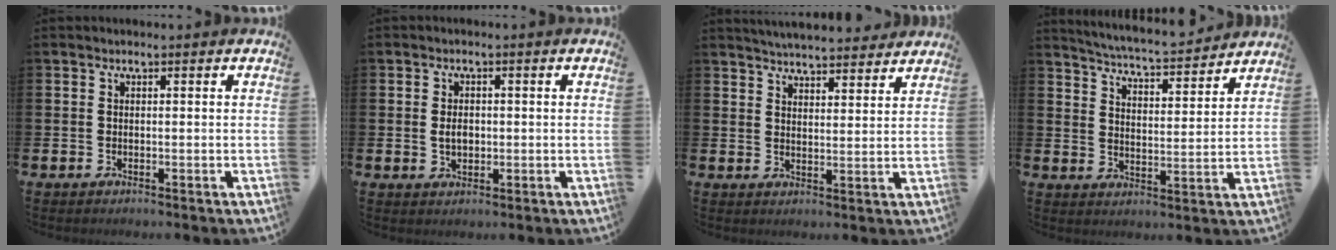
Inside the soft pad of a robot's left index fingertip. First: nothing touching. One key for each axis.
{"total": 2.3, "fx": 0.1, "fy": 1.6, "fz": 1.7, "tx": -0.009, "ty": -0.003, "tz": -0.004}
{"total": 4.9, "fx": 4.9, "fy": 0.5, "fz": 0.2, "tx": -0.017, "ty": -0.027, "tz": 0.088}
{"total": 5.5, "fx": 5.4, "fy": 0.0, "fz": 0.7, "tx": -0.043, "ty": -0.042, "tz": 0.094}